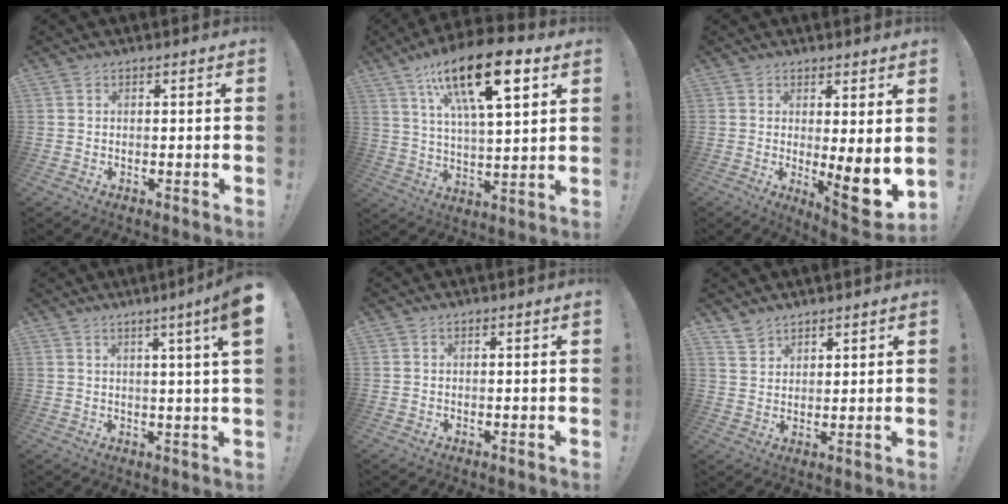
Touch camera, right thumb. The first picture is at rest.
{"total": 20.0, "force": [9.8, 6.4, 16.2], "torque": [-0.274, -0.035, 0.150]}
{"total": 9.5, "force": [-0.8, 1.3, 9.4], "torque": [-0.111, -0.030, -0.012]}
{"total": 6.8, "force": [2.8, -1.1, 6.1], "torque": [-0.091, -0.017, 0.039]}
{"total": 0.7, "force": [0.3, -0.4, 0.5], "torque": [-0.009, 0.000, 0.003]}
{"total": 4.9, "force": [4.3, 2.3, 0.9], "torque": [-0.016, -0.029, 0.082]}